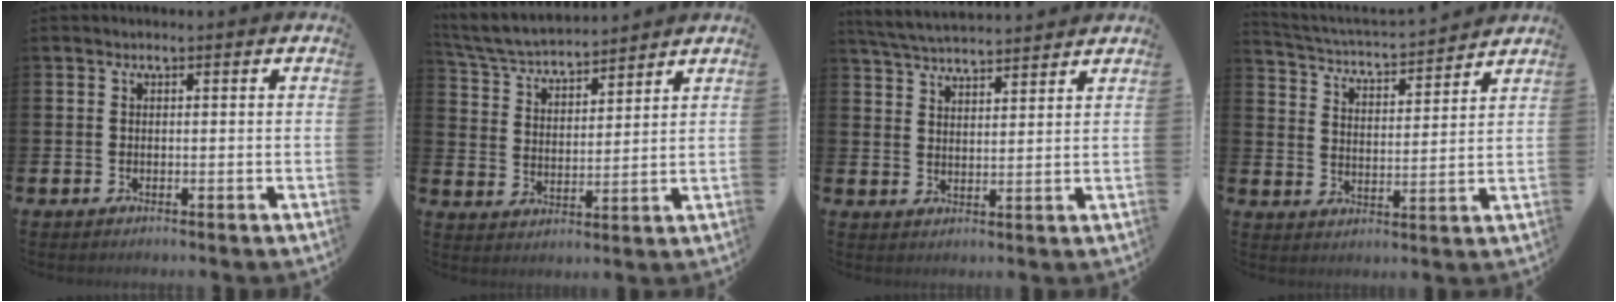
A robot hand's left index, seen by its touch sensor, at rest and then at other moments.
{"total": 5.3, "force": [5.2, 0.9, 0.9], "torque": [-0.046, -0.035, 0.089]}
{"total": 4.9, "force": [4.9, 0.3, 0.6], "torque": [-0.031, -0.024, 0.088]}
{"total": 4.0, "force": [3.9, 0.5, 0.5], "torque": [-0.035, -0.038, 0.062]}